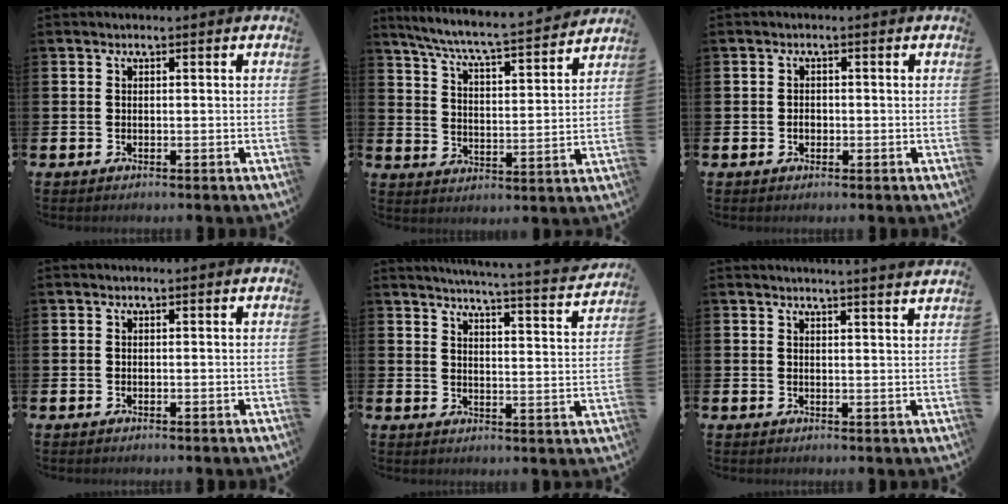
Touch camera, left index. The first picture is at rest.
{"total": 6.9, "force": [6.5, 0.1, 2.4], "torque": [-0.077, -0.053, 0.108]}
{"total": 1.2, "force": [-0.3, 0.9, 0.7], "torque": [-0.009, 0.003, -0.007]}
{"total": 0.0}
{"total": 4.5, "force": [4.3, -0.6, 1.2], "torque": [-0.025, -0.044, 0.066]}
{"total": 2.8, "force": [2.8, -0.7, 0.0], "torque": [0.011, -0.025, 0.047]}